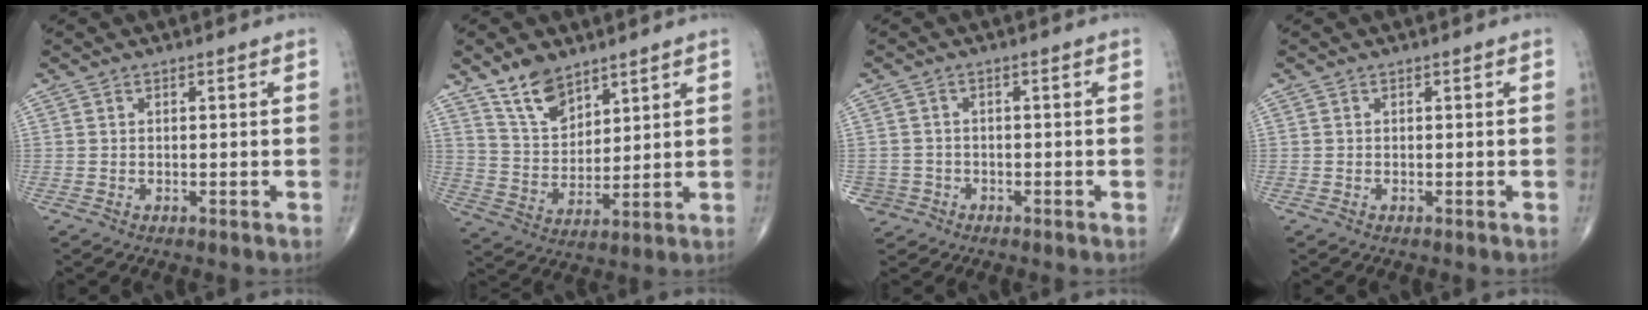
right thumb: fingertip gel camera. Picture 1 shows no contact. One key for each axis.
{"total": 9.2, "fx": 6.7, "fy": 4.7, "fz": 4.3, "tx": -0.058, "ty": -0.044, "tz": 0.134}
{"total": 3.1, "fx": -1.4, "fy": 2.8, "fz": -0.3, "tx": 0.016, "ty": 0.012, "tz": -0.028}
{"total": 0.0}